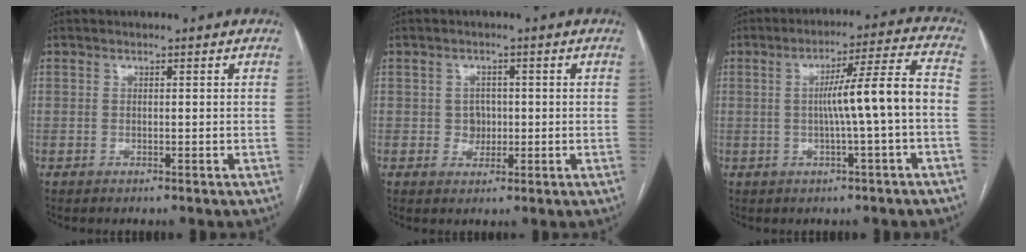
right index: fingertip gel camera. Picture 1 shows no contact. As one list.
[{"total": 2.6, "force": [-0.1, 2.4, 1.0], "torque": [-0.008, 0.005, 0.000]}, {"total": 9.7, "force": [-1.2, -0.9, 9.6], "torque": [-0.148, 0.021, -0.015]}]